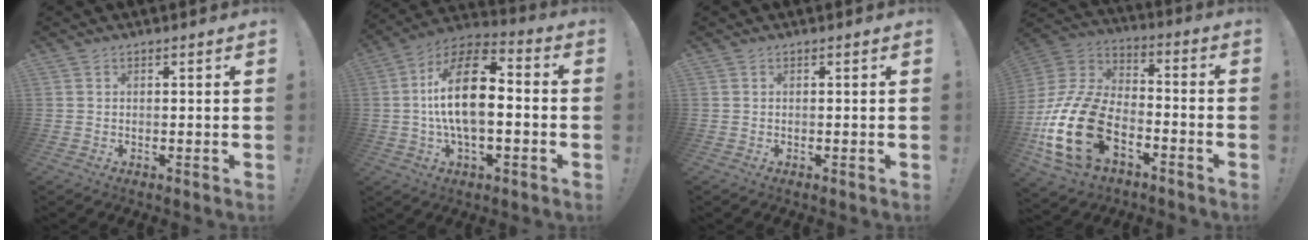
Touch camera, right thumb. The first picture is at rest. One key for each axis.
{"total": 18.5, "fx": -0.5, "fy": 9.2, "fz": 16.1, "tx": -0.286, "ty": 0.006, "tz": -0.017}
{"total": 0.0}
{"total": 23.6, "fx": -8.8, "fy": 14.3, "fz": 16.7, "tx": -0.326, "ty": 0.049, "tz": -0.139}